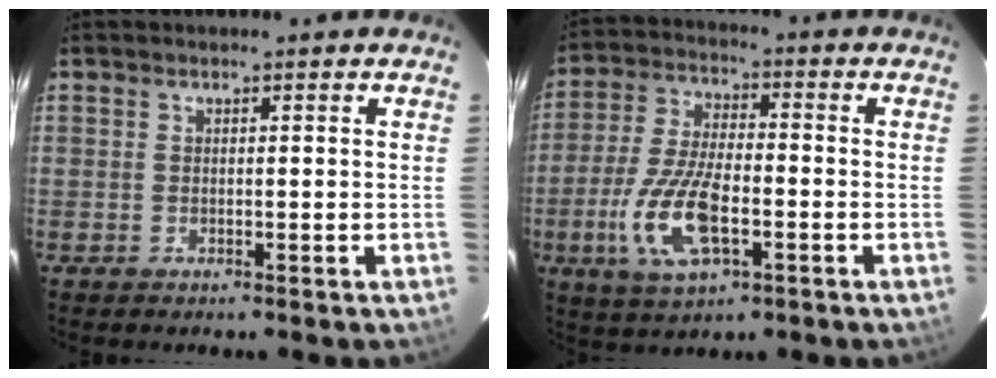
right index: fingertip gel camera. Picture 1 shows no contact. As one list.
[{"total": 13.3, "force": [-4.4, 5.4, 11.3], "torque": [-0.244, -0.008, -0.082]}]